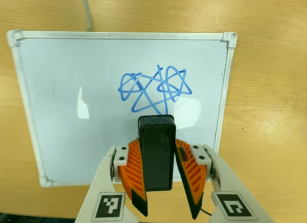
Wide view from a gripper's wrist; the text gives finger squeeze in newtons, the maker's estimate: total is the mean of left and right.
{"total": 6.4, "left": 6.5, "right": 6.3}